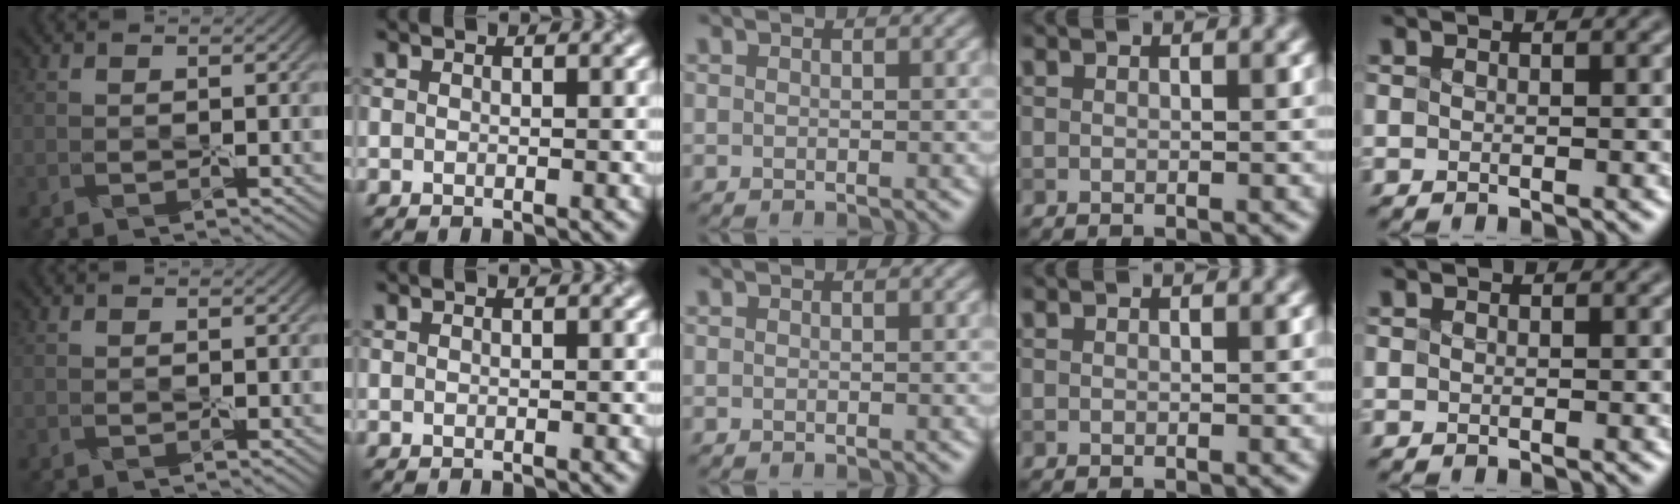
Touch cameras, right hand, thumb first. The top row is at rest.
{}